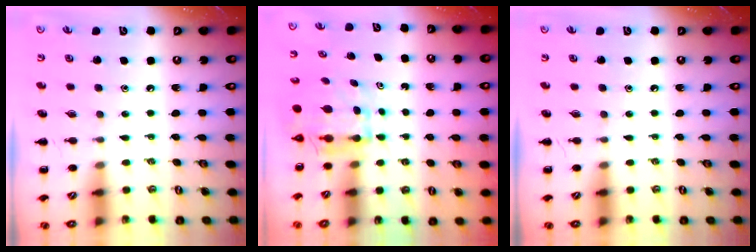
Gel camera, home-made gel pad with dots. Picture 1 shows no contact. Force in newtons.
{"total": 4.7, "press": 4.7, "slide": 0.7}
{"total": 0.0}